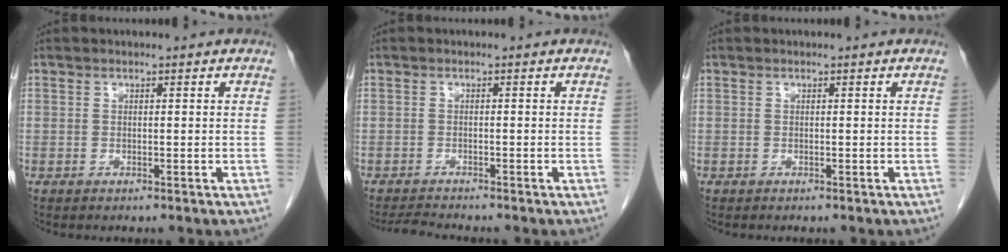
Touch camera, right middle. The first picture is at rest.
{"total": 2.4, "force": [-2.3, -0.6, 0.3], "torque": [-0.018, -0.018, -0.041]}
{"total": 0.0}